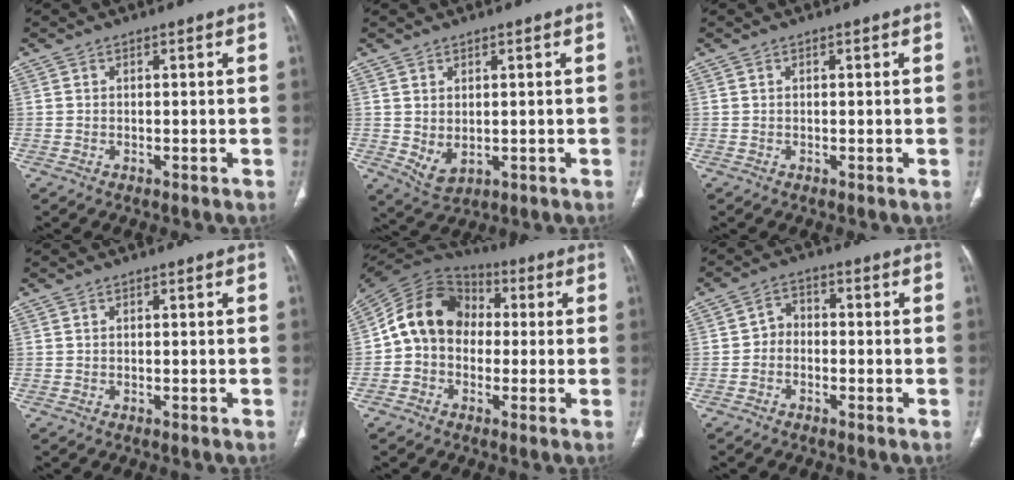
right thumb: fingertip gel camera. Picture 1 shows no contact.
{"total": 4.3, "force": [-0.1, 2.7, 3.3], "torque": [-0.058, -0.007, 0.018]}
{"total": 0.0}
{"total": 0.0}
{"total": 13.5, "force": [0.2, 11.0, 7.9], "torque": [-0.120, 0.039, -0.012]}
{"total": 3.6, "force": [-1.1, 2.9, 1.8], "torque": [-0.014, 0.022, -0.030]}